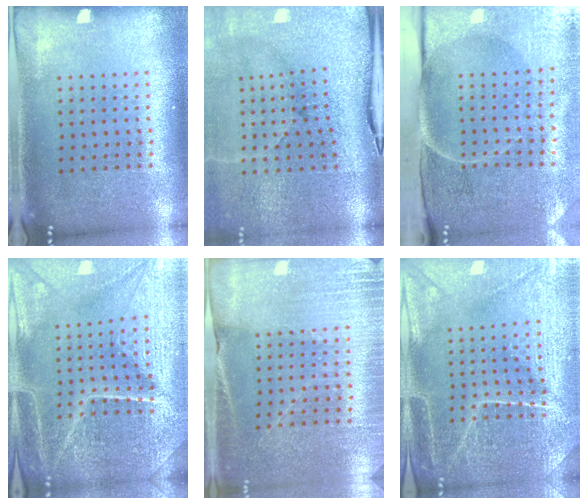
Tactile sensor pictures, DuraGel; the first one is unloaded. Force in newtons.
{"total": 5.0, "press": 3.9, "slide": 3.2}
{"total": 4.9, "press": 3.9, "slide": 3.0}
{"total": 5.1, "press": 4.8, "slide": 1.7}
{"total": 2.8, "press": 2.8, "slide": 0.2}
{"total": 4.0, "press": 3.9, "slide": 1.1}